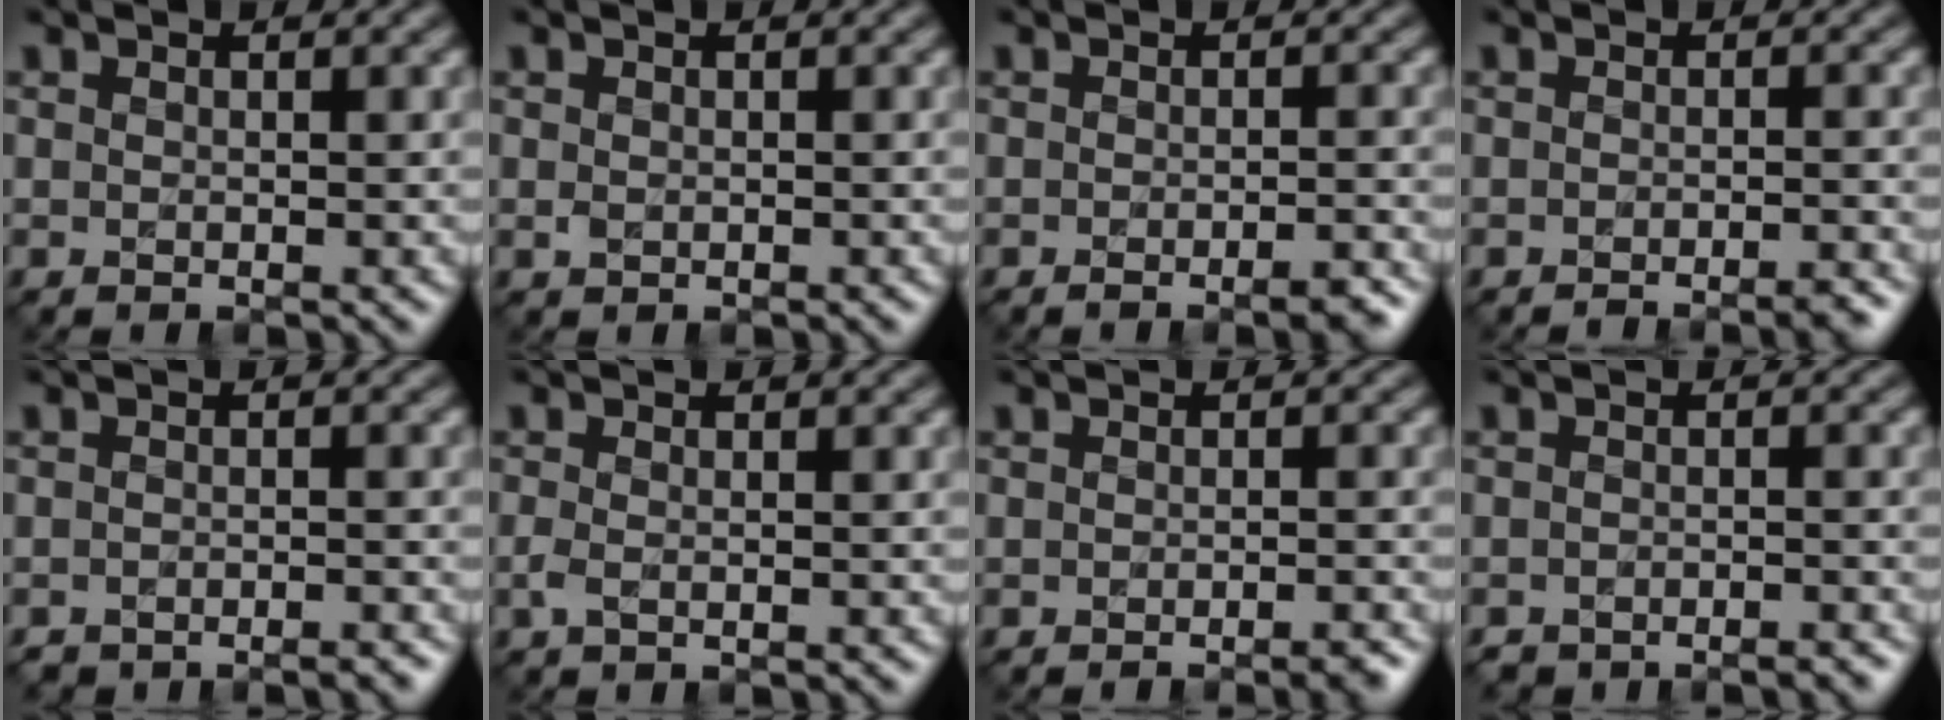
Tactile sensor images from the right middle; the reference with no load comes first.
{"total": 0.6, "force": [-0.1, 0.5, 0.3], "torque": [-0.005, -0.004, -0.001]}
{"total": 2.9, "force": [-1.9, 0.7, 2.1], "torque": [-0.022, 0.003, -0.027]}
{"total": 2.5, "force": [-2.0, 0.4, 1.4], "torque": [-0.010, 0.002, -0.033]}
{"total": 2.7, "force": [-2.7, 0.4, 0.3], "torque": [-0.008, 0.008, -0.029]}
{"total": 1.1, "force": [-0.4, 0.4, 0.9], "torque": [-0.024, -0.005, -0.011]}
{"total": 2.4, "force": [-1.8, 0.4, 1.4], "torque": [-0.008, 0.003, -0.028]}
{"total": 3.3, "force": [-3.2, 0.6, 0.3], "torque": [-0.003, 0.007, -0.037]}